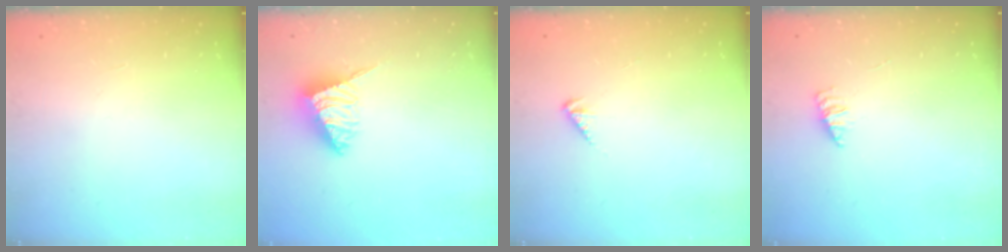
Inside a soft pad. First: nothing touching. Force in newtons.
{"total": 2.9, "press": 2.9, "slide": 0.5}
{"total": 2.5, "press": 2.4, "slide": 0.6}
{"total": 1.8, "press": 1.8, "slide": 0.4}